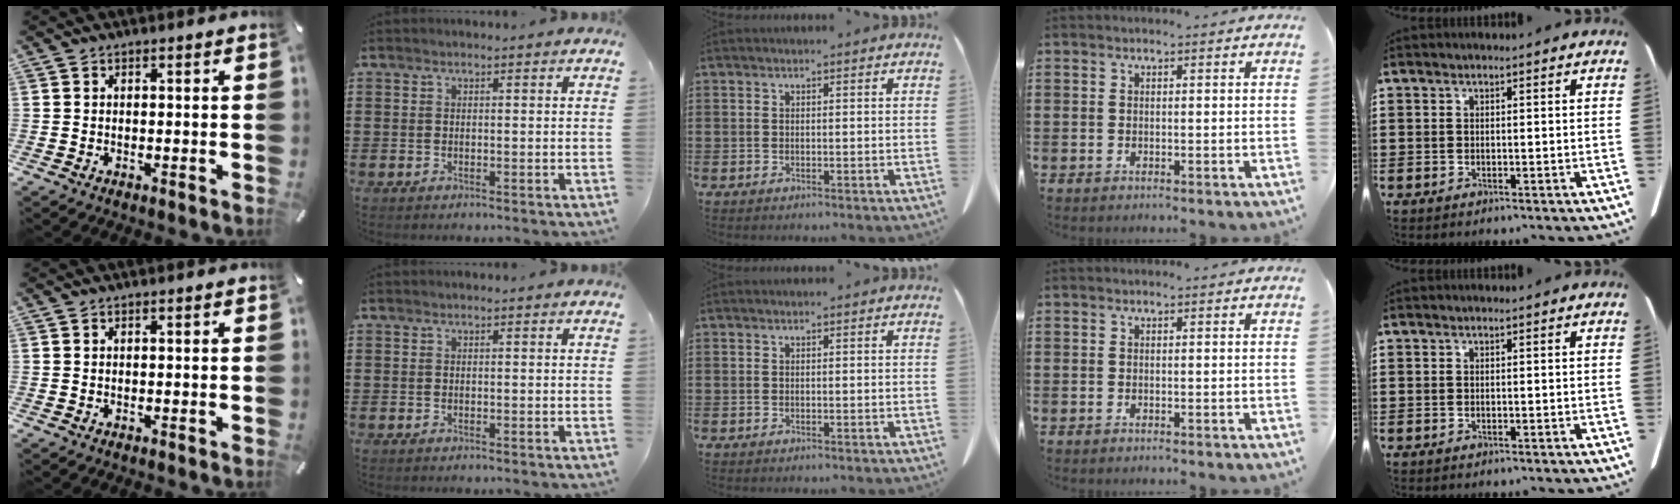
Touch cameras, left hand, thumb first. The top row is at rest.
{}